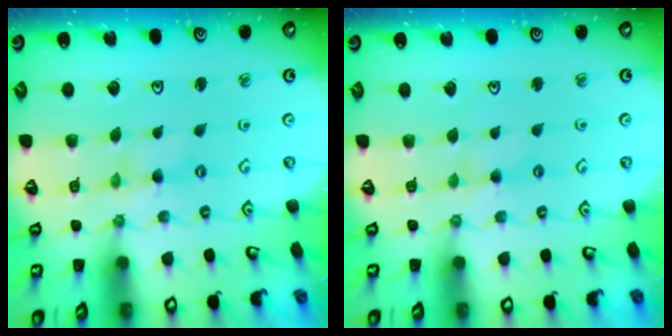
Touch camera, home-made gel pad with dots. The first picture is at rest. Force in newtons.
{"total": 1.9, "press": 1.8, "slide": 0.4}